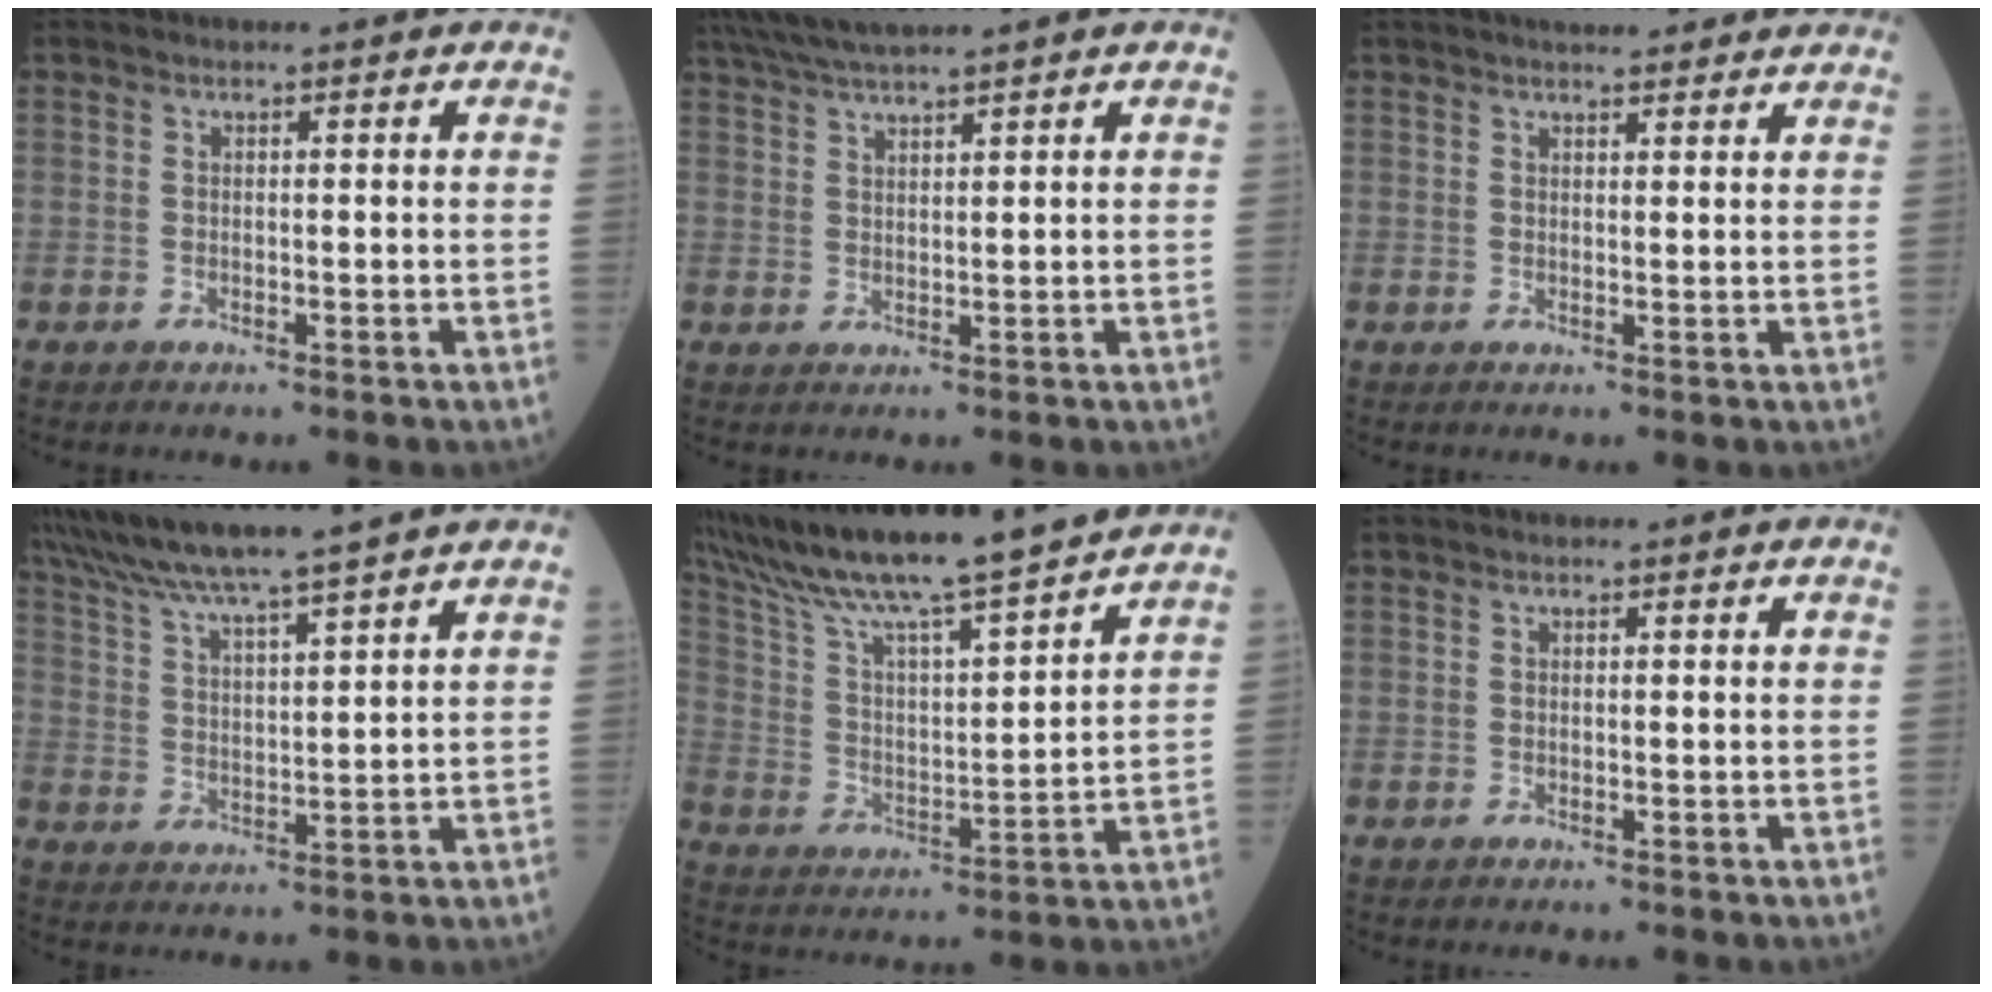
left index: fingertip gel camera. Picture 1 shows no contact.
{"total": 6.7, "force": [5.8, -0.9, 3.3], "torque": [-0.062, 0.021, 0.106]}
{"total": 7.6, "force": [6.6, 1.7, 3.4], "torque": [-0.042, 0.018, 0.081]}
{"total": 13.6, "force": [12.0, -1.7, 6.2], "torque": [-0.115, 0.008, 0.195]}
{"total": 20.5, "force": [18.3, -0.5, 9.3], "torque": [-0.176, -0.009, 0.302]}
{"total": 0.0}